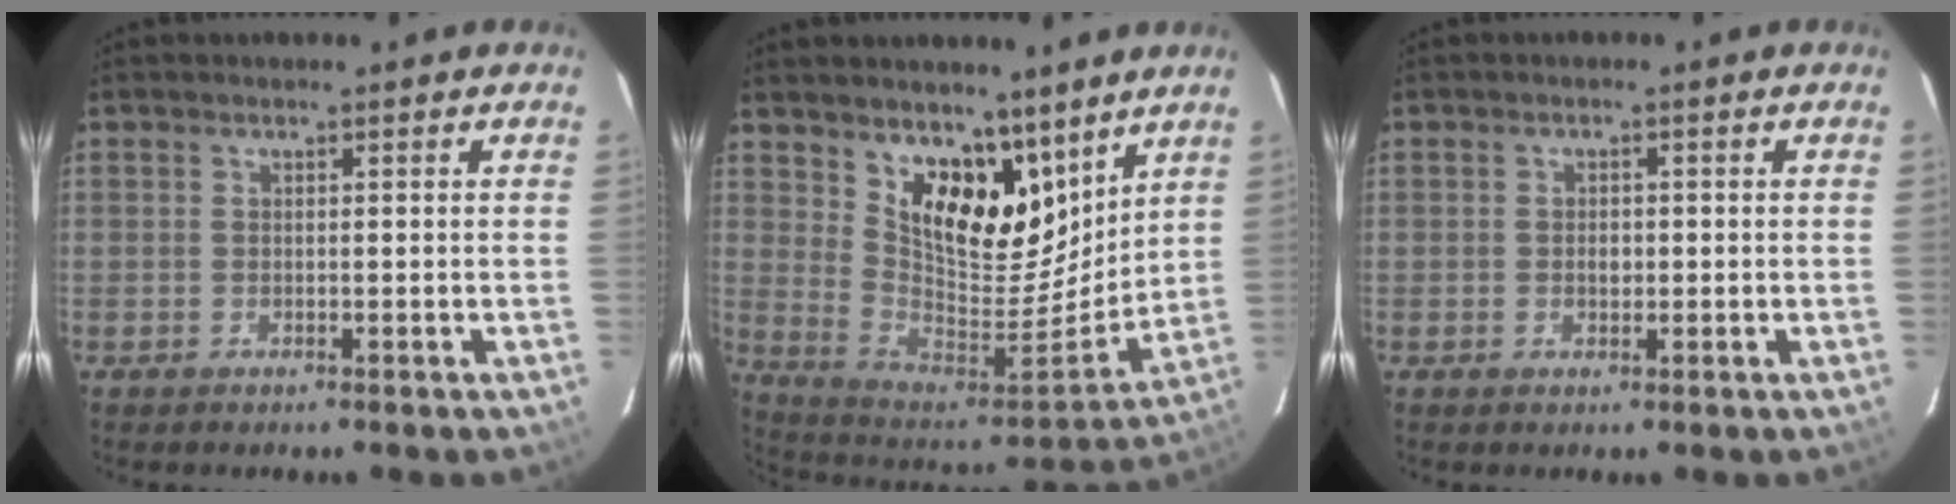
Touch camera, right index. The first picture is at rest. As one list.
[{"total": 17.4, "force": [11.5, 8.6, 9.8], "torque": [-0.173, -0.025, 0.210]}, {"total": 1.5, "force": [-0.2, 1.2, 0.9], "torque": [-0.016, 0.002, -0.003]}]